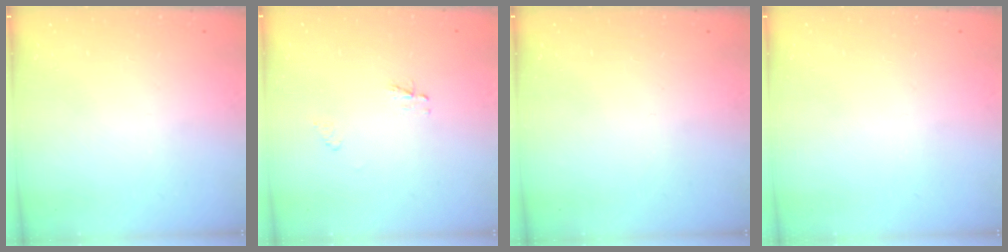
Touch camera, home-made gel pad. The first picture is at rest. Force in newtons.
{"total": 2.3, "press": 2.3, "slide": 0.3}
{"total": 0.0}
{"total": 0.0}